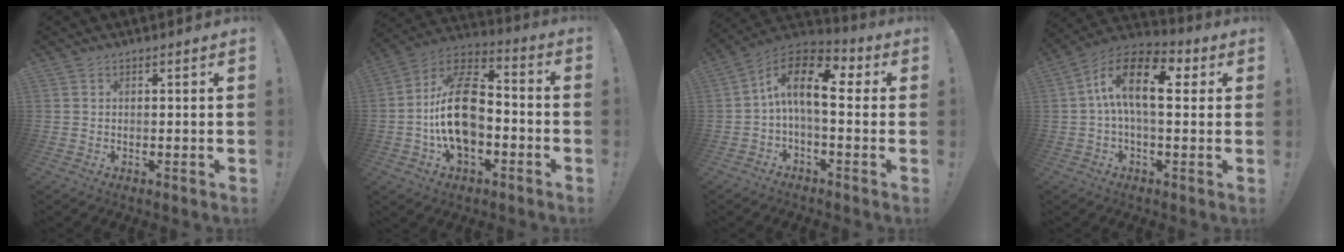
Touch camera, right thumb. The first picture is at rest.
{"total": 19.5, "force": [-2.8, 12.2, 14.9], "torque": [-0.256, 0.027, -0.046]}
{"total": 14.6, "force": [2.3, 6.6, 12.8], "torque": [-0.238, 0.005, 0.038]}
{"total": 16.3, "force": [3.5, 7.6, 14.1], "torque": [-0.253, 0.003, 0.054]}